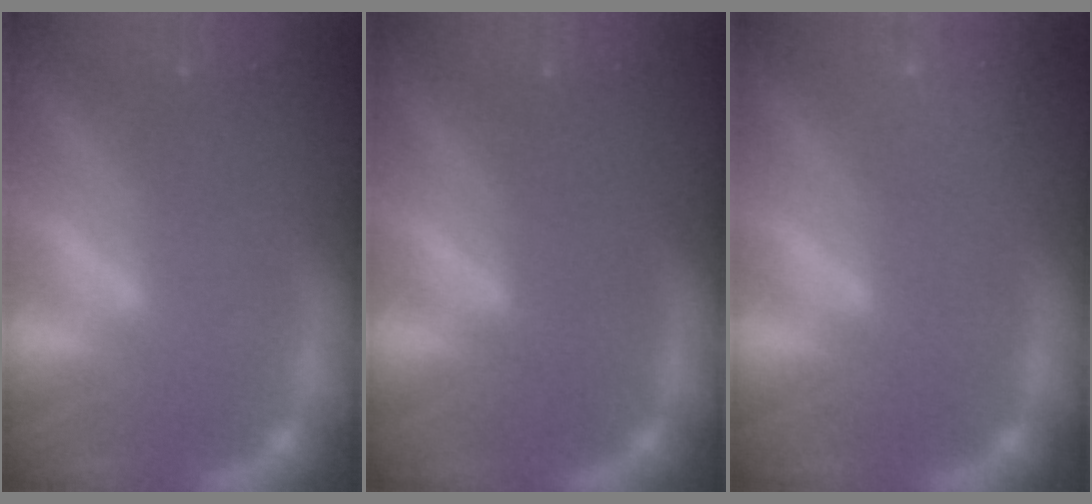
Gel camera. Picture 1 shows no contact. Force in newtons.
{"total": 0.0}
{"total": 4.5}